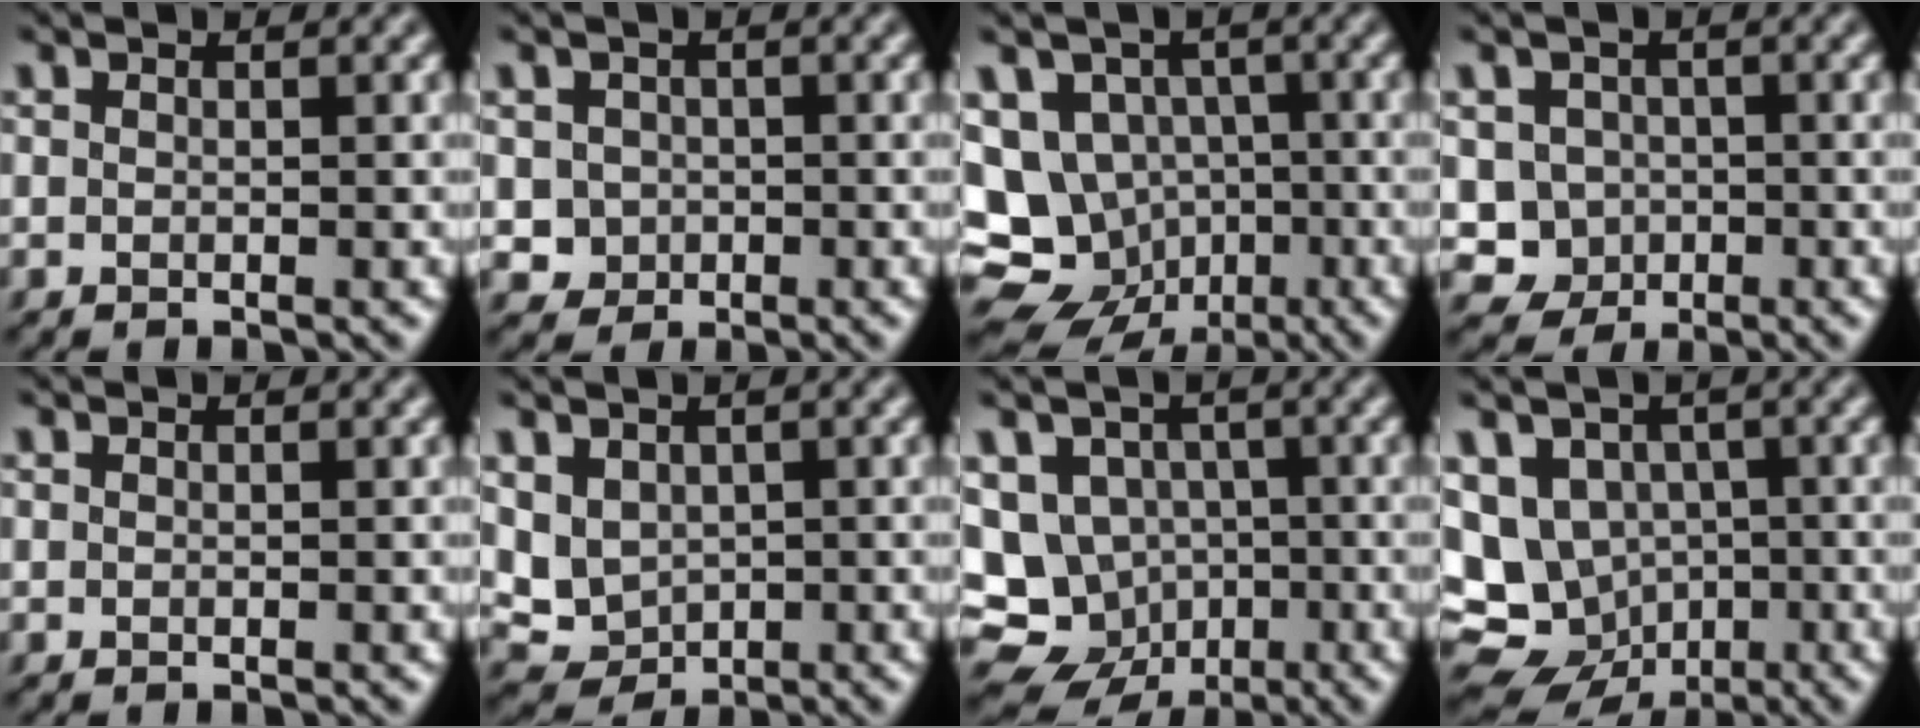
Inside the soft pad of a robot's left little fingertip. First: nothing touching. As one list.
[{"total": 1.7, "force": [-0.1, 1.7, 0.2], "torque": [0.005, -0.005, 0.002]}, {"total": 14.3, "force": [-5.0, 12.3, 5.3], "torque": [-0.106, -0.008, -0.091]}, {"total": 3.3, "force": [-0.3, 3.2, 0.8], "torque": [-0.002, -0.005, -0.014]}, {"total": 0.0}, {"total": 3.2, "force": [0.7, 2.7, 1.6], "torque": [-0.038, -0.009, 0.023]}, {"total": 12.4, "force": [-4.0, 10.7, 4.8], "torque": [-0.085, -0.014, -0.077]}, {"total": 13.1, "force": [-3.2, 11.5, 5.5], "torque": [-0.109, -0.020, -0.060]}]